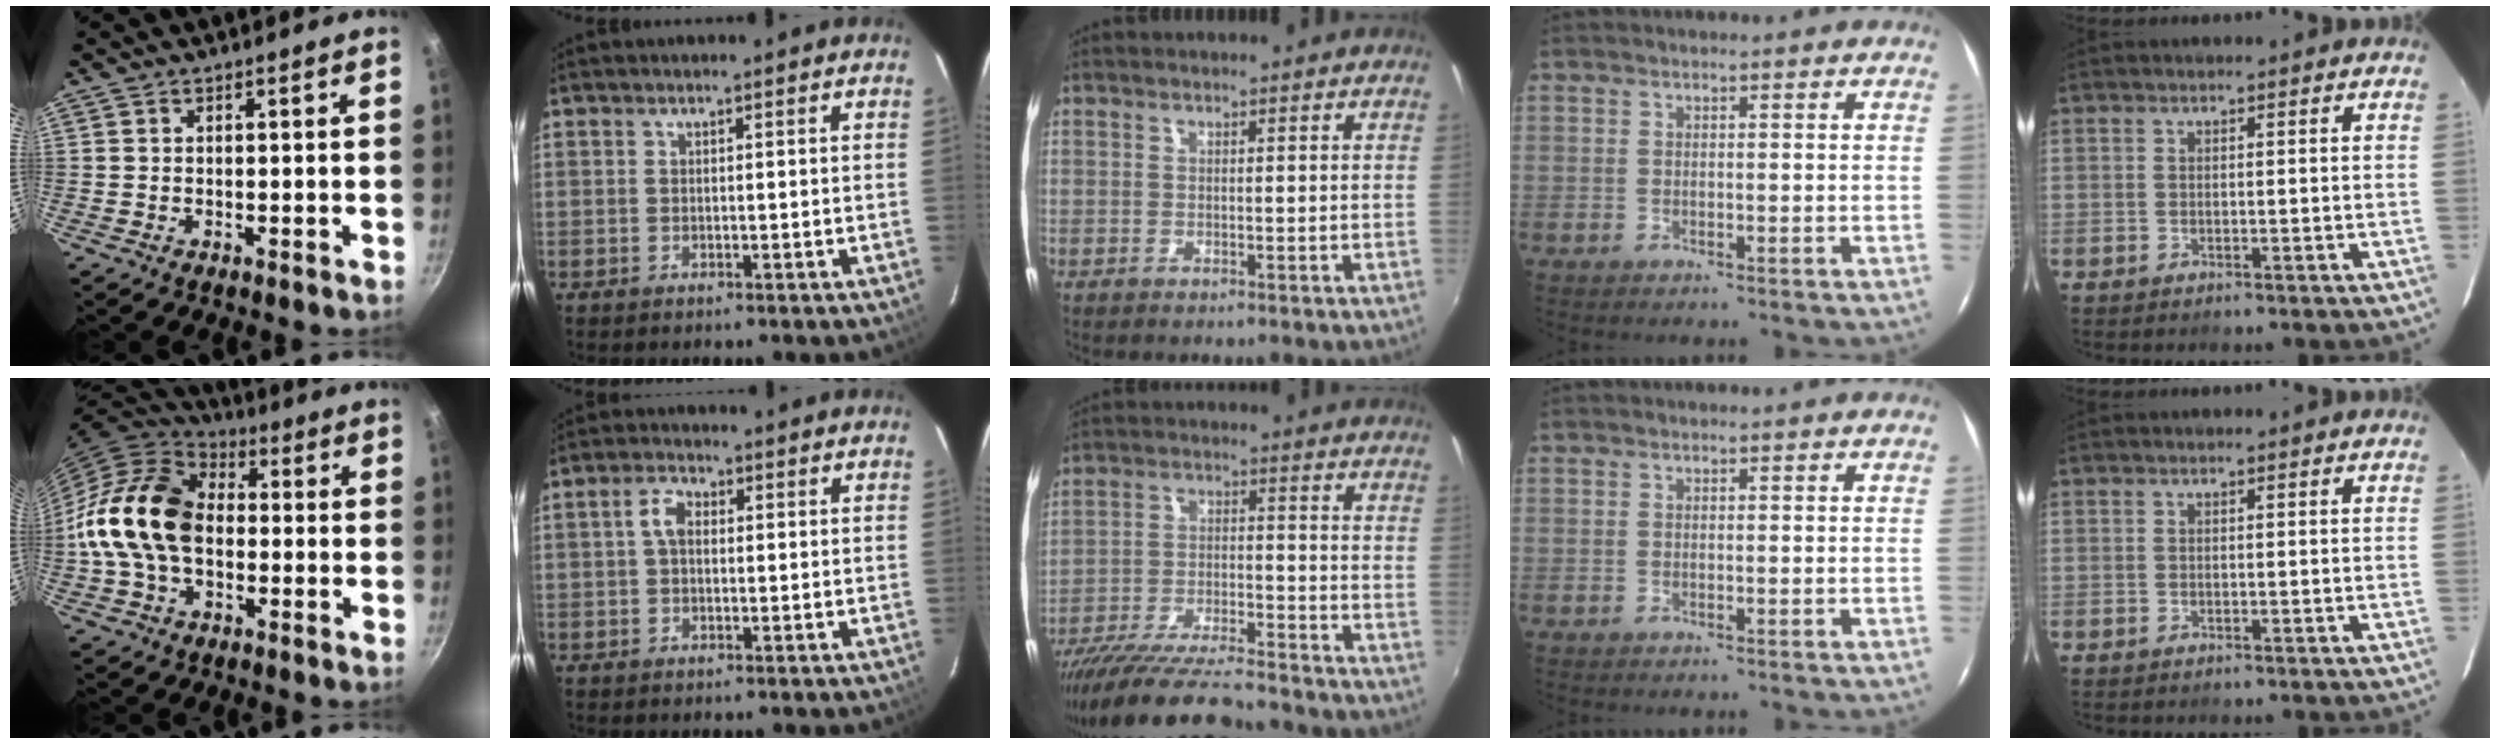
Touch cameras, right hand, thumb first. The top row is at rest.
{"thumb": {"total": 18.1, "force": [-1.1, 12.7, 12.9], "torque": [-0.220, 0.035, -0.036]}, "index": {"total": 3.3, "force": [0.2, 2.2, 2.5], "torque": [-0.050, 0.012, 0.003]}, "middle": {"total": 17.1, "force": [-15.0, 2.6, 7.8], "torque": [-0.157, -0.034, -0.247]}}